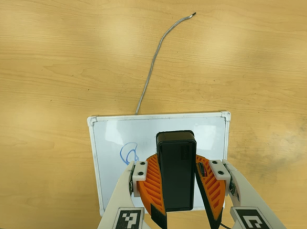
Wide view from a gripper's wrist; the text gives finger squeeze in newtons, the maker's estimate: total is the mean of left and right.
{"total": 8.6, "left": 9.4, "right": 7.9}